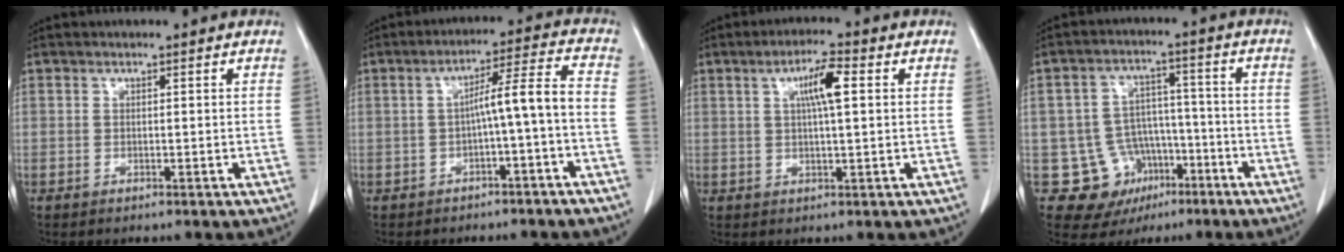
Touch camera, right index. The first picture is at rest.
{"total": 6.9, "force": [-1.8, -0.4, 6.6], "torque": [-0.101, 0.027, -0.023]}
{"total": 5.6, "force": [1.5, 0.6, 5.3], "torque": [-0.094, 0.006, 0.026]}
{"total": 10.1, "force": [-4.0, 9.1, 2.1], "torque": [-0.030, 0.036, -0.048]}